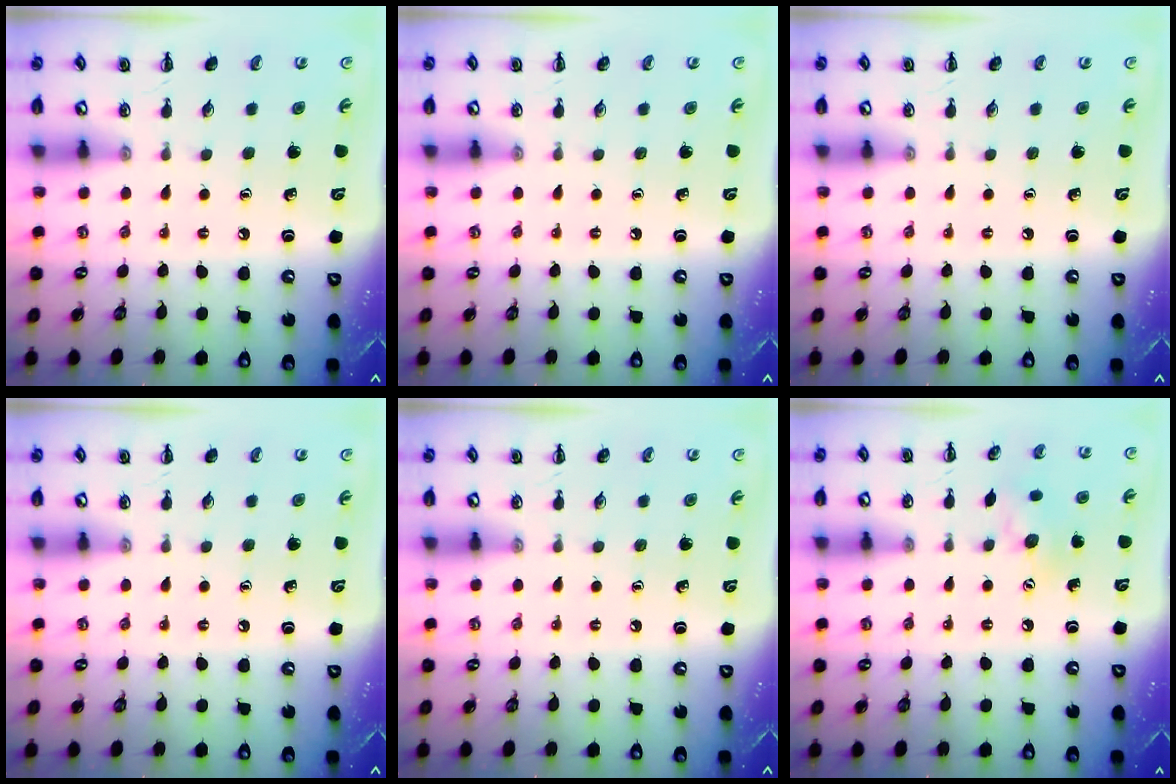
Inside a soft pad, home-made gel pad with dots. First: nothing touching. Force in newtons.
{"total": 0.0}
{"total": 0.0}
{"total": 0.0}
{"total": 0.0}
{"total": 8.7, "press": 8.6, "slide": 1.1}